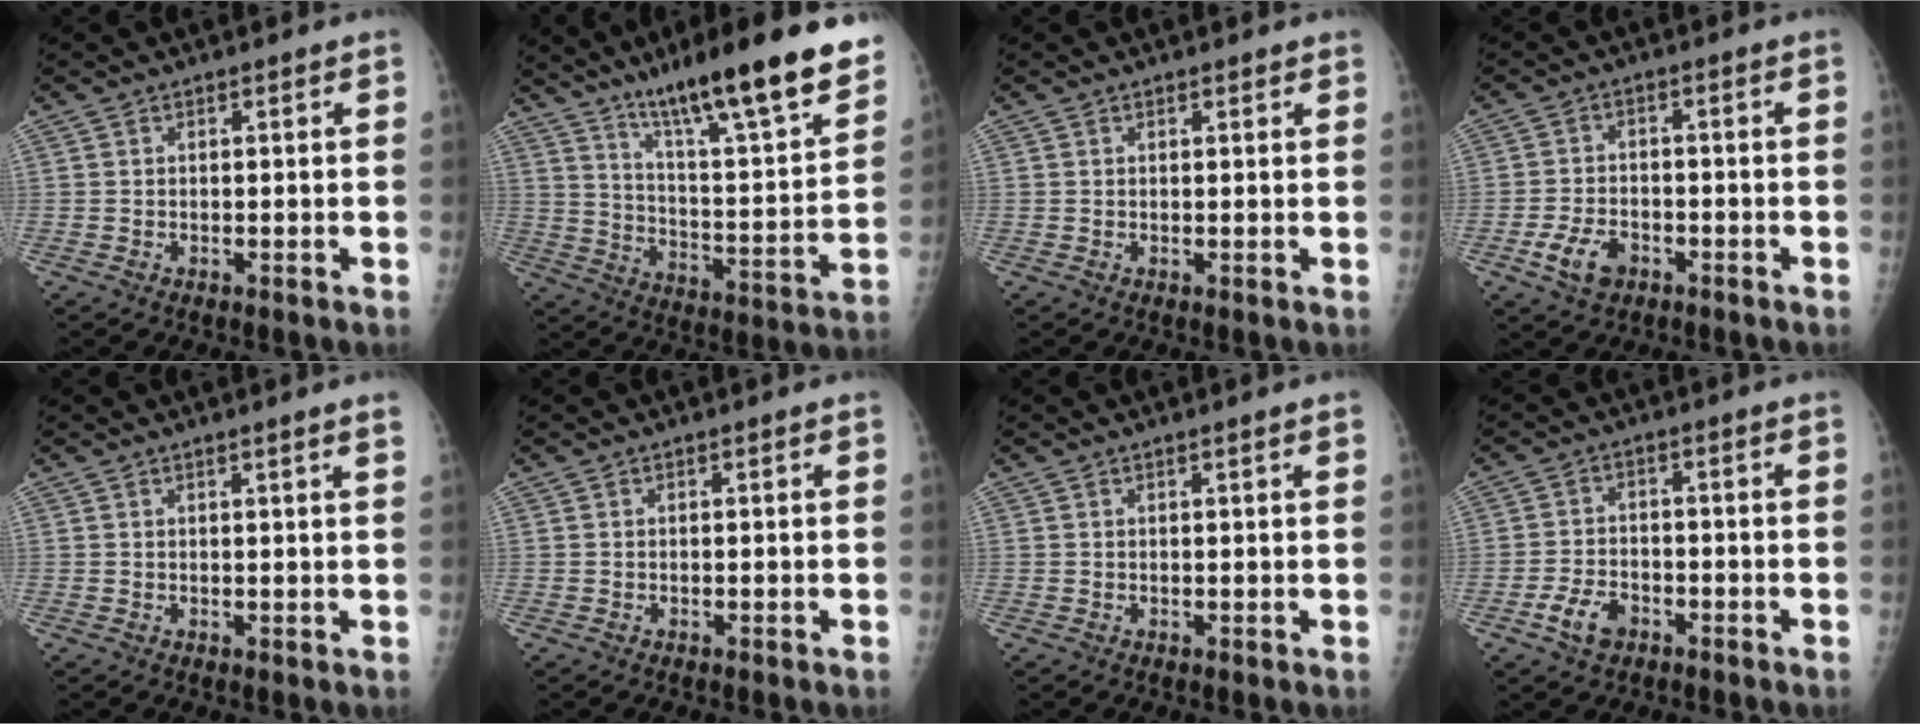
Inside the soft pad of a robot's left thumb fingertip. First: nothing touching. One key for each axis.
{"total": 24.0, "fx": 16.9, "fy": 3.3, "fz": 16.7, "tx": -0.231, "ty": -0.070, "tz": 0.268}
{"total": 0.6, "fx": 0.5, "fy": 0.3, "fz": 0.1, "tx": -0.002, "ty": -0.005, "tz": 0.006}
{"total": 6.1, "fx": -3.0, "fy": 4.0, "fz": 3.5, "tx": -0.062, "ty": 0.014, "tz": -0.051}
{"total": 2.0, "fx": 1.5, "fy": -0.4, "fz": 1.3, "tx": -0.018, "ty": -0.004, "tz": 0.019}
{"total": 0.0}
{"total": 1.4, "fx": 1.0, "fy": 0.0, "fz": 1.0, "tx": -0.011, "ty": 0.003, "tz": 0.012}
{"total": 5.6, "fx": -3.0, "fy": 3.6, "fz": 3.0, "tx": -0.052, "ty": 0.017, "tz": -0.053}